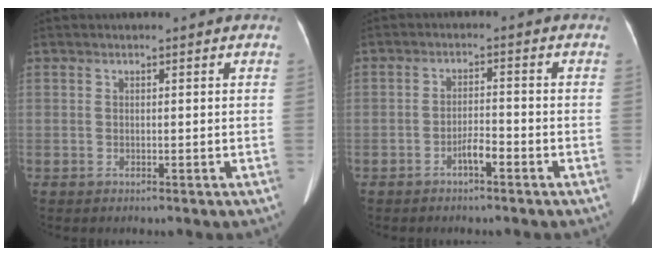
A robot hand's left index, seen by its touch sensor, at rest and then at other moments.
{"total": 2.8, "force": [-1.9, 0.5, 2.0], "torque": [-0.035, 0.003, -0.033]}